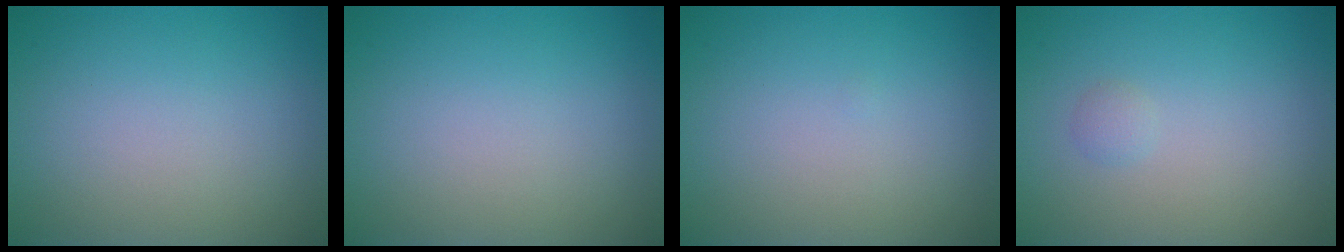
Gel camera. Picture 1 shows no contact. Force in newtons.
{"total": 0.0}
{"total": 0.0}
{"total": 0.7, "press": 0.7, "slide": 0.0}